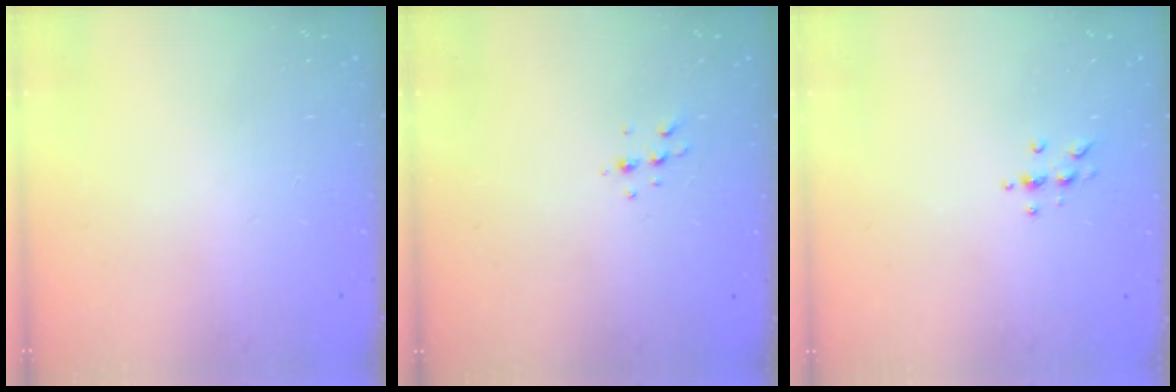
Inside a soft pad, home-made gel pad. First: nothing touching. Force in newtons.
{"total": 4.3, "press": 4.2, "slide": 0.6}
{"total": 4.6, "press": 4.6, "slide": 0.6}